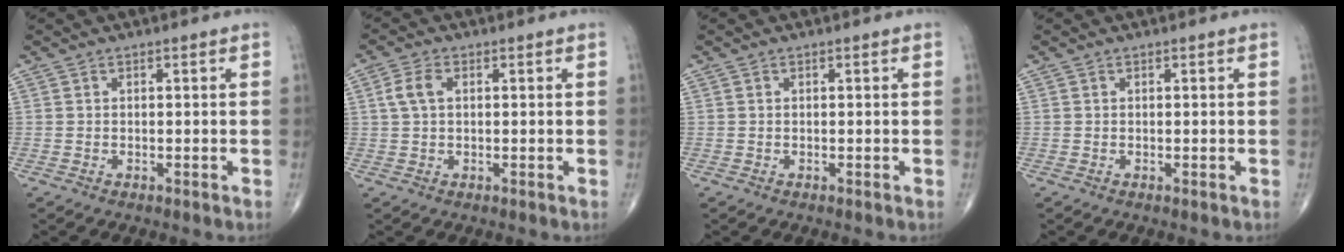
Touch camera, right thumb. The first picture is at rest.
{"total": 3.8, "force": [0.9, 2.3, 2.9], "torque": [-0.069, 0.009, 0.016]}
{"total": 0.0}
{"total": 0.0}